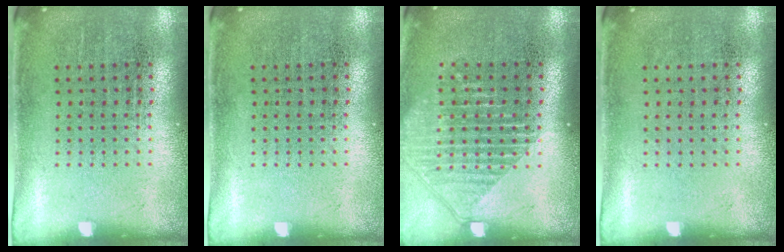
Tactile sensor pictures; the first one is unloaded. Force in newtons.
{"total": 0.0}
{"total": 1.5, "press": 1.4, "slide": 0.6}
{"total": 0.0}